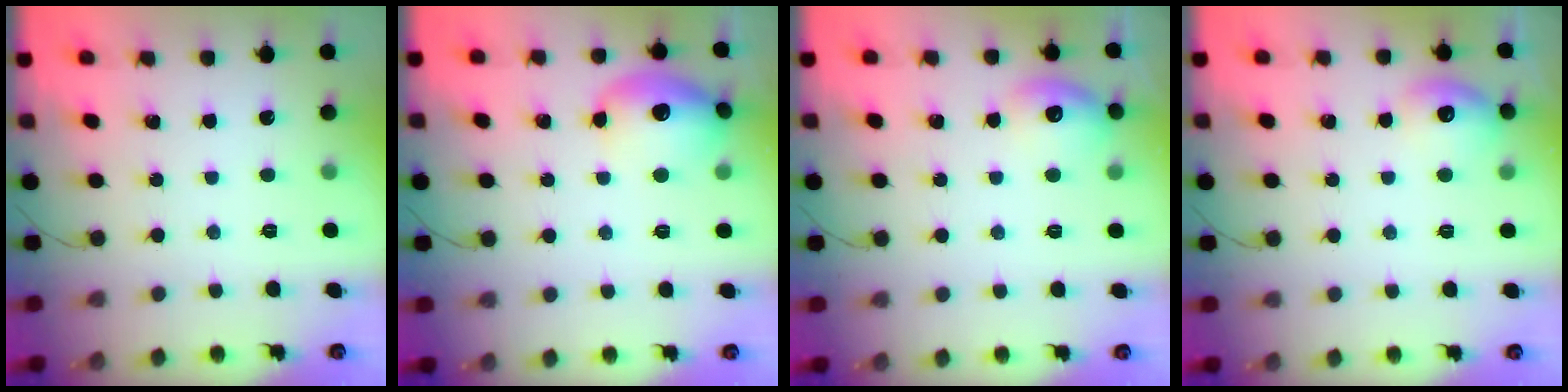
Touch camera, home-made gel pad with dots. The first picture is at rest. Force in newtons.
{"total": 13.2, "press": 13.1, "slide": 1.5}
{"total": 10.3, "press": 10.2, "slide": 1.3}
{"total": 9.9, "press": 9.8, "slide": 1.3}